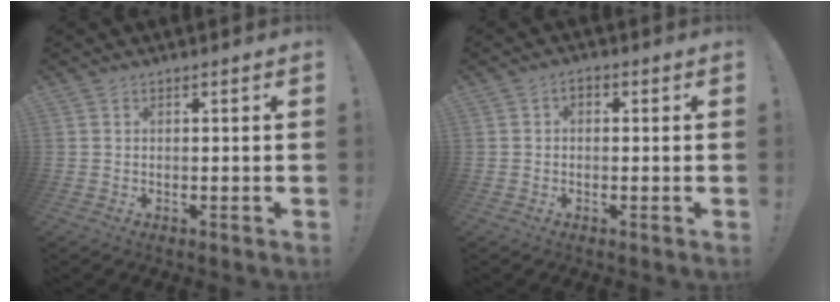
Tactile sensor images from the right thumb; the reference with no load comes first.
{"total": 1.8, "force": [-0.6, 1.2, 1.1], "torque": [-0.023, 0.008, -0.010]}